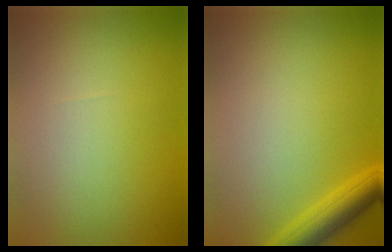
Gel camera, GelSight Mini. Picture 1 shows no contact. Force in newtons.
{"total": 3.4, "press": 3.4, "slide": 0.2}